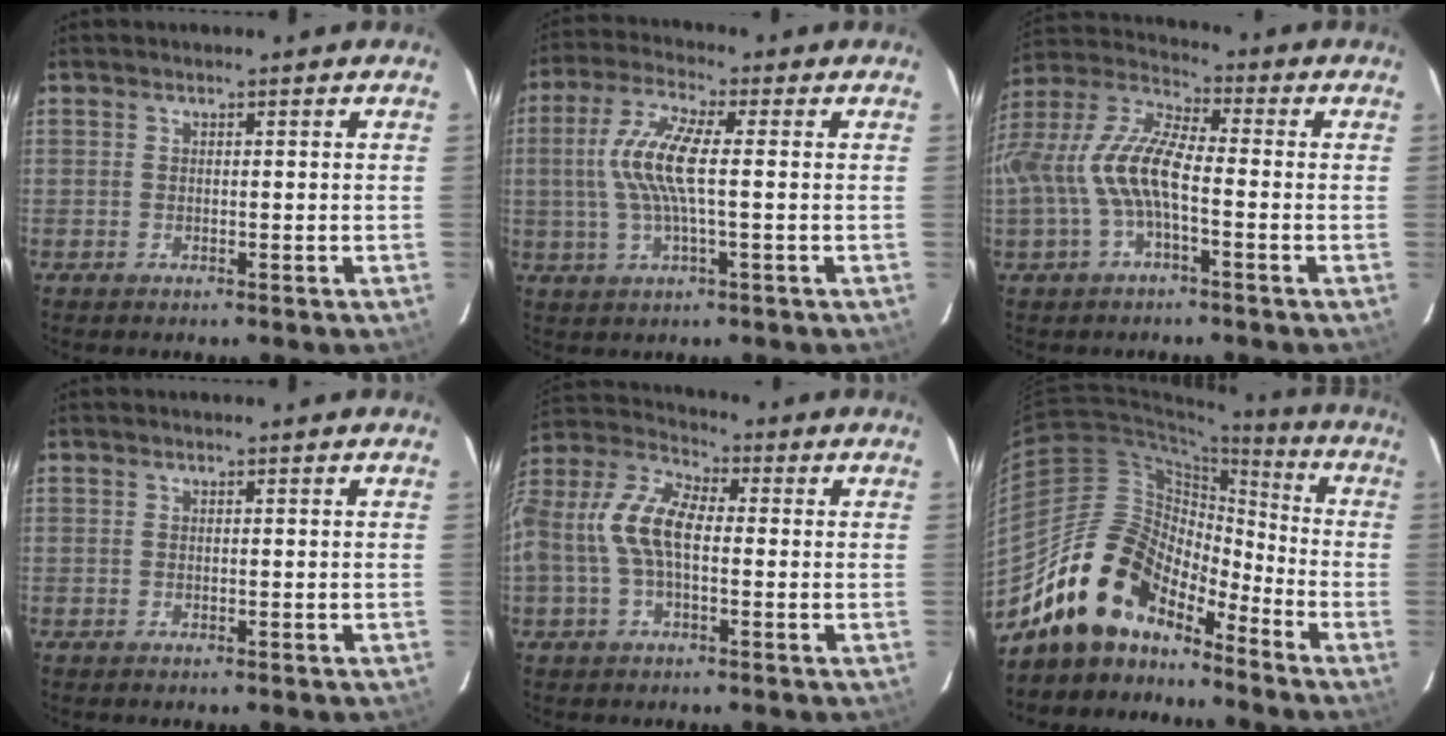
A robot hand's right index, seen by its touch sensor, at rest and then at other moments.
{"total": 10.3, "force": [0.3, 2.3, 10.0], "torque": [-0.206, 0.008, 0.004]}
{"total": 13.3, "force": [-2.7, 4.7, 12.1], "torque": [-0.254, 0.009, -0.053]}
{"total": 0.0}
{"total": 12.2, "force": [-0.8, 6.0, 10.6], "torque": [-0.217, 0.019, -0.020]}
{"total": 15.6, "force": [-12.8, 6.9, 5.6], "torque": [-0.111, 0.020, -0.237]}